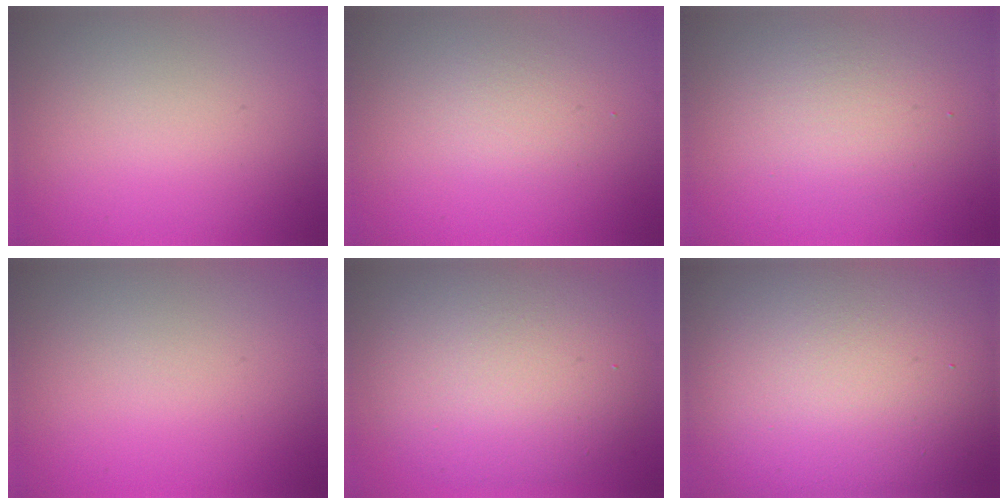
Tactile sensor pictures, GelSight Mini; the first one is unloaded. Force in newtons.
{"total": 1.6, "press": 1.6, "slide": 0.1}
{"total": 3.1, "press": 3.1, "slide": 0.1}
{"total": 1.6, "press": 1.6, "slide": 0.0}
{"total": 9.5, "press": 9.5, "slide": 0.5}
{"total": 18.9, "press": 18.9, "slide": 0.4}